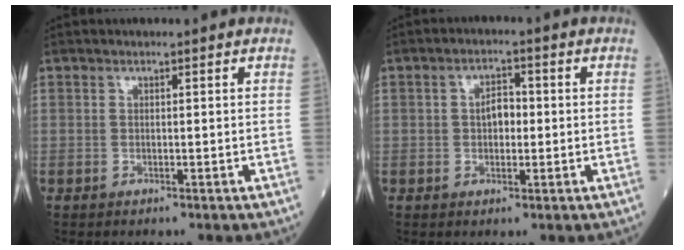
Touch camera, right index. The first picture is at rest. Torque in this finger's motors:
{"motor_torque": [0.04, 0.02, 0.06, 0.03]}